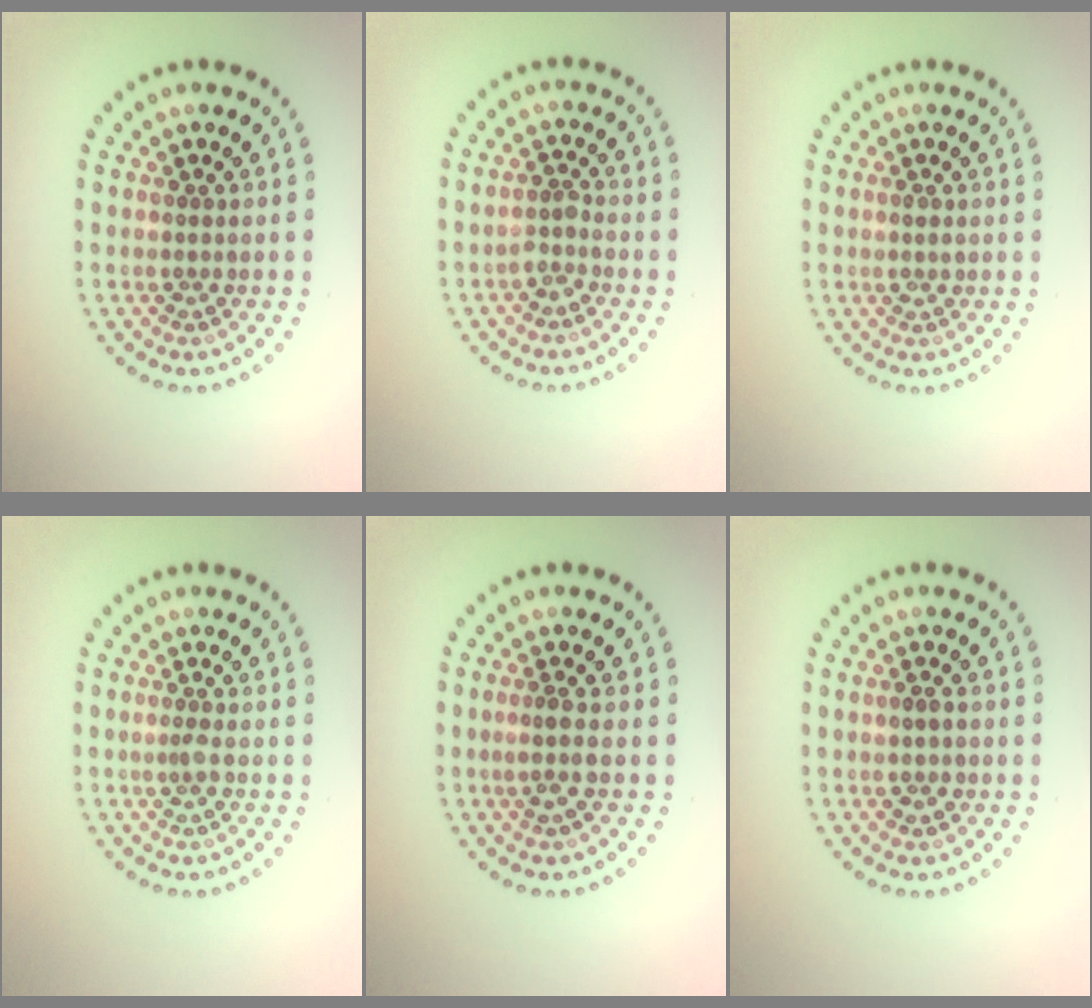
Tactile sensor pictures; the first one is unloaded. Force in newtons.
{"total": 1.2, "press": 1.0, "slide": 0.6}
{"total": 0.8, "press": 0.7, "slide": 0.3}
{"total": 0.8, "press": 0.5, "slide": 0.6}
{"total": 1.6, "press": 1.2, "slide": 1.1}
{"total": 1.2, "press": 1.2, "slide": 0.1}